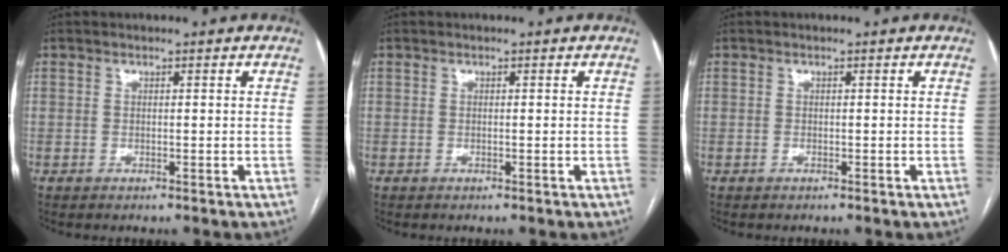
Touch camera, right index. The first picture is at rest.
{"total": 0.0}
{"total": 0.0}